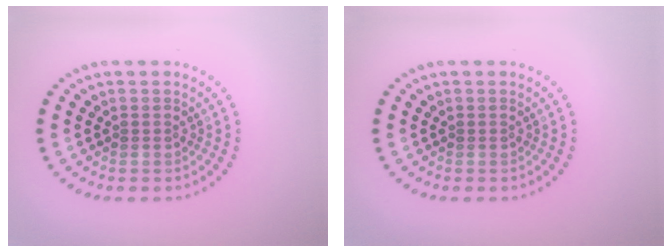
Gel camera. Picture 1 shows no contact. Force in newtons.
{"total": 0.0}